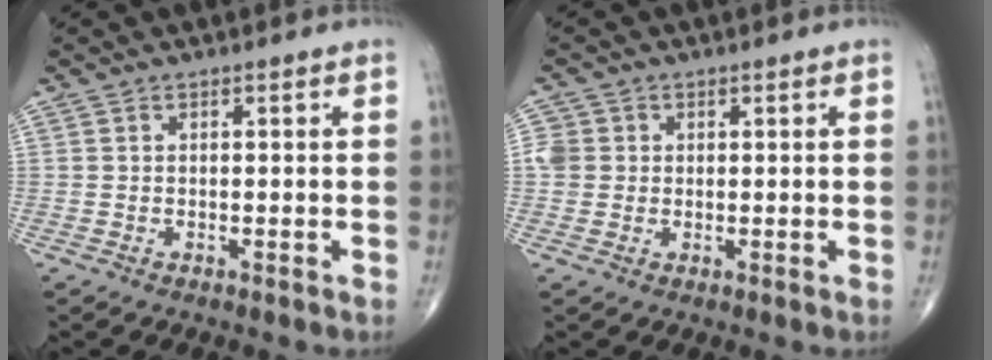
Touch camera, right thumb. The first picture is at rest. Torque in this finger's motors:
{"motor_torque": [-0.06, -0.05, 0.25, 0.17, -0.02]}